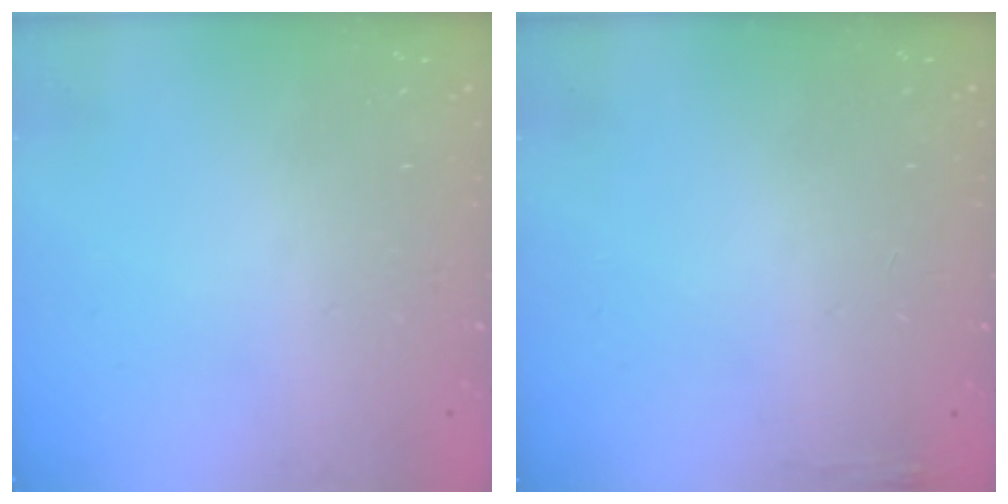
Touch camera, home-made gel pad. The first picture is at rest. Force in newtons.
{"total": 3.5, "press": 3.1, "slide": 1.6}